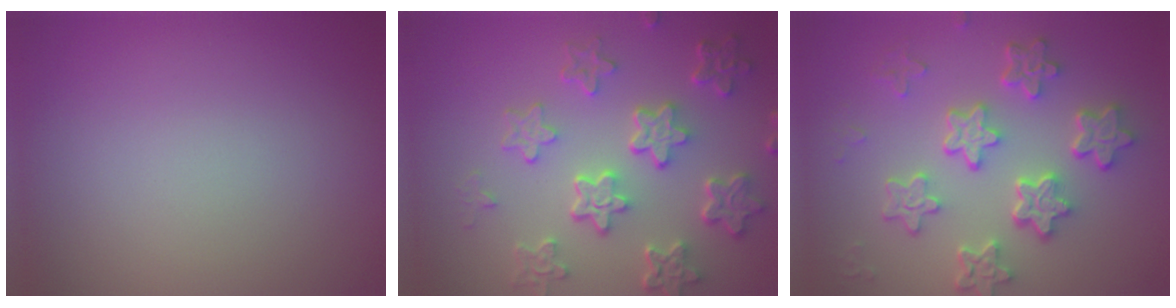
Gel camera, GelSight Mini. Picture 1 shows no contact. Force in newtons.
{"total": 6.2, "press": 4.6, "slide": 4.2}
{"total": 5.8, "press": 4.6, "slide": 3.6}